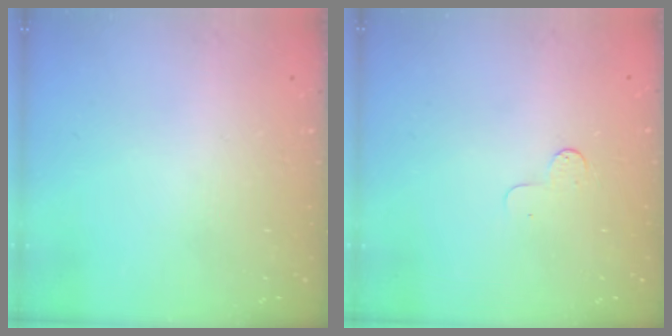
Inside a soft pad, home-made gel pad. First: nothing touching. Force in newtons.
{"total": 4.1, "press": 4.0, "slide": 0.4}